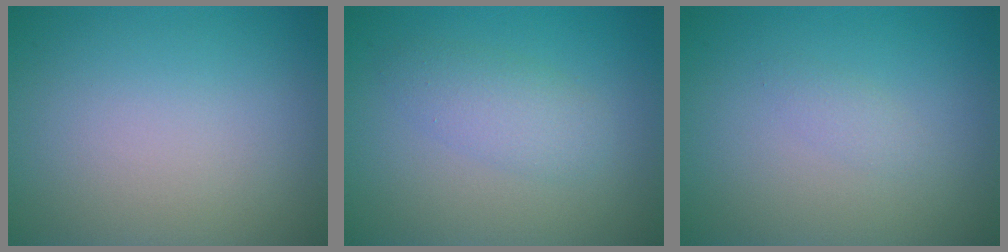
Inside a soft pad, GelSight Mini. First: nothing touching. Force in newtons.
{"total": 2.6, "press": 2.6, "slide": 0.1}
{"total": 0.8, "press": 0.8, "slide": 0.1}